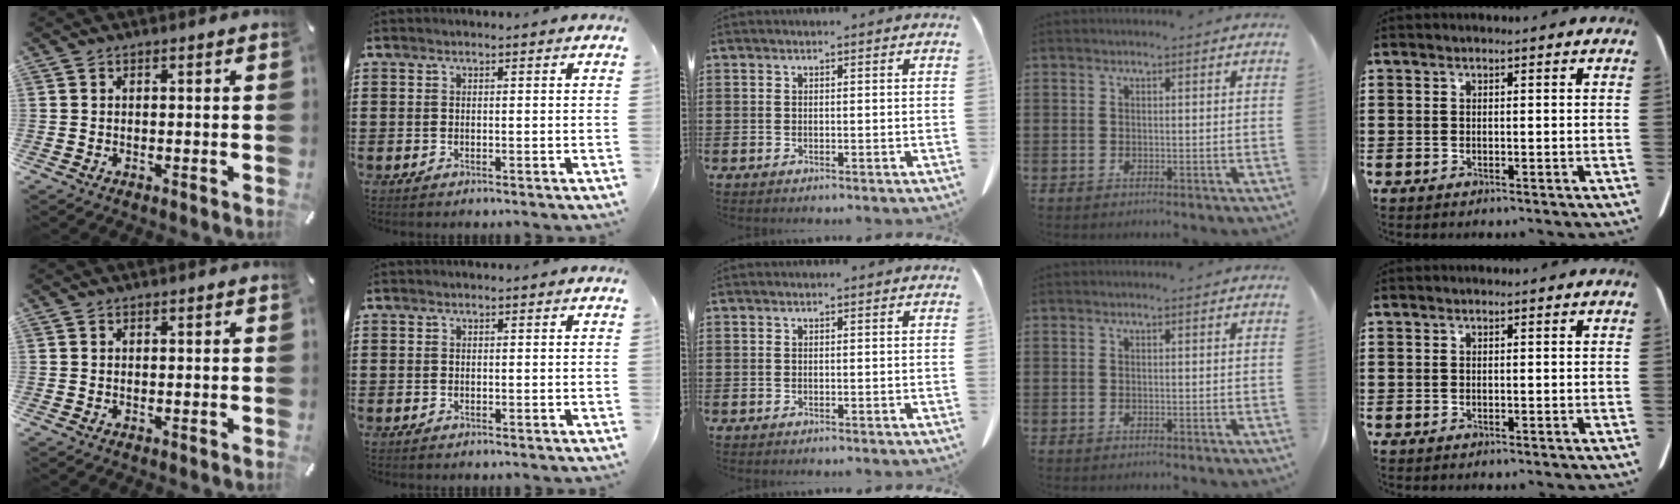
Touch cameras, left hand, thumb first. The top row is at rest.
{}